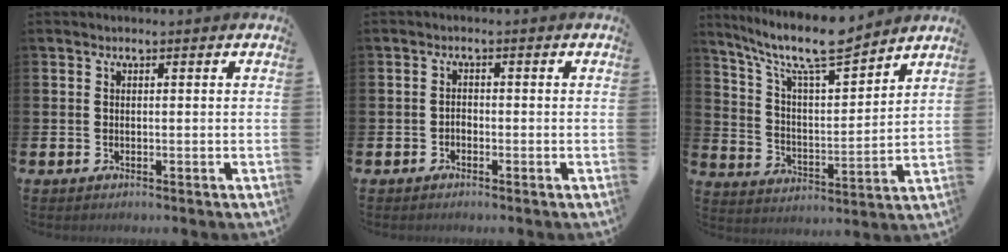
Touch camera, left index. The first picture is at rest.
{"total": 1.1, "force": [-0.9, 0.6, 0.4], "torque": [-0.007, 0.001, -0.019]}
{"total": 11.0, "force": [9.7, 1.7, 5.0], "torque": [-0.119, -0.059, 0.167]}